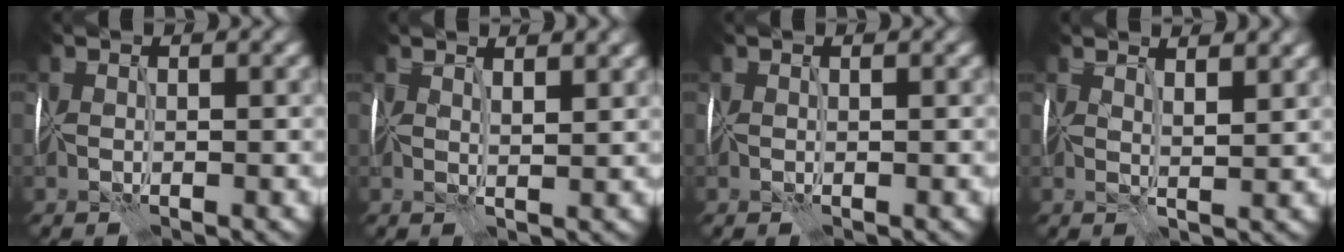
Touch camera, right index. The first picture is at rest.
{"total": 2.7, "force": [2.1, 0.5, 1.6], "torque": [-0.010, 0.008, 0.029]}
{"total": 0.0}
{"total": 3.3, "force": [2.4, 0.7, 2.1], "torque": [-0.018, 0.008, 0.035]}